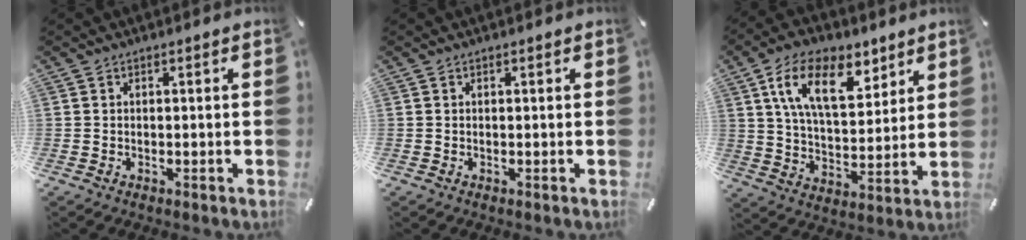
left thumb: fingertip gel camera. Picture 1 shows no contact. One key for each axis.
{"total": 0.0}
{"total": 15.8, "fx": 8.3, "fy": 8.7, "fz": 10.3, "tx": -0.183, "ty": -0.016, "tz": 0.151}